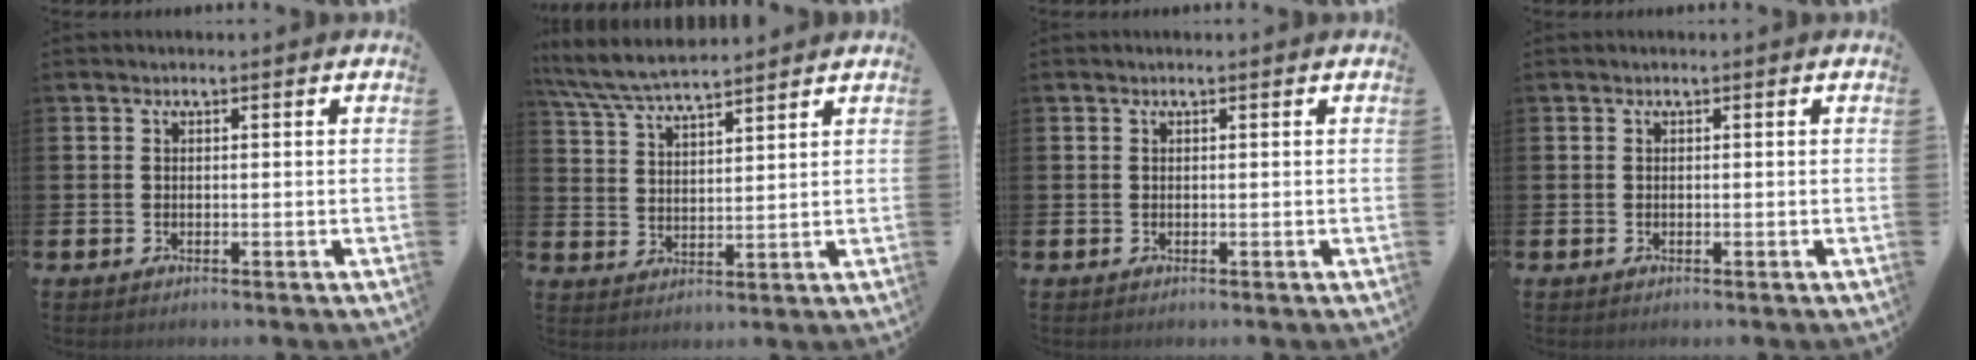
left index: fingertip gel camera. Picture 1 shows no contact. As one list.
[{"total": 6.7, "force": [6.4, 0.8, 2.0], "torque": [-0.066, -0.023, 0.117]}, {"total": 0.0}, {"total": 0.0}]